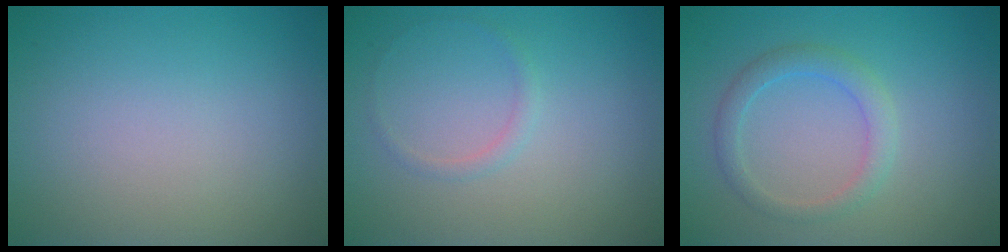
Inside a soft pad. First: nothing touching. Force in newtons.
{"total": 0.8, "press": 0.8, "slide": 0.0}
{"total": 2.3, "press": 2.2, "slide": 0.1}